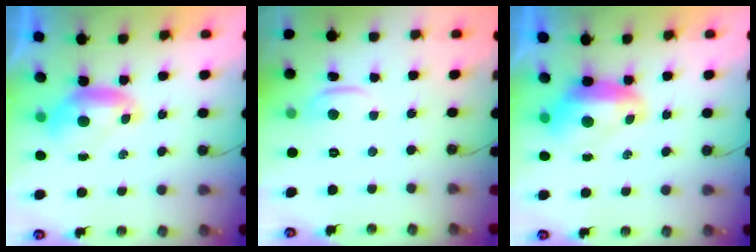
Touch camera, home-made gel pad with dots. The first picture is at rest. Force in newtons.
{"total": 2.3, "press": 2.2, "slide": 0.4}
{"total": 1.7, "press": 1.6, "slide": 0.6}